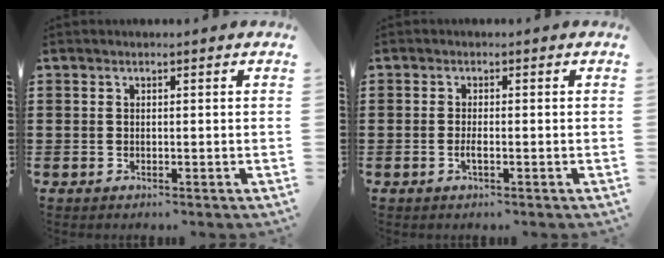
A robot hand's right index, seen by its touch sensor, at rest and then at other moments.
{"total": 1.3, "force": [-0.4, 0.2, 1.2], "torque": [-0.030, -0.005, -0.008]}